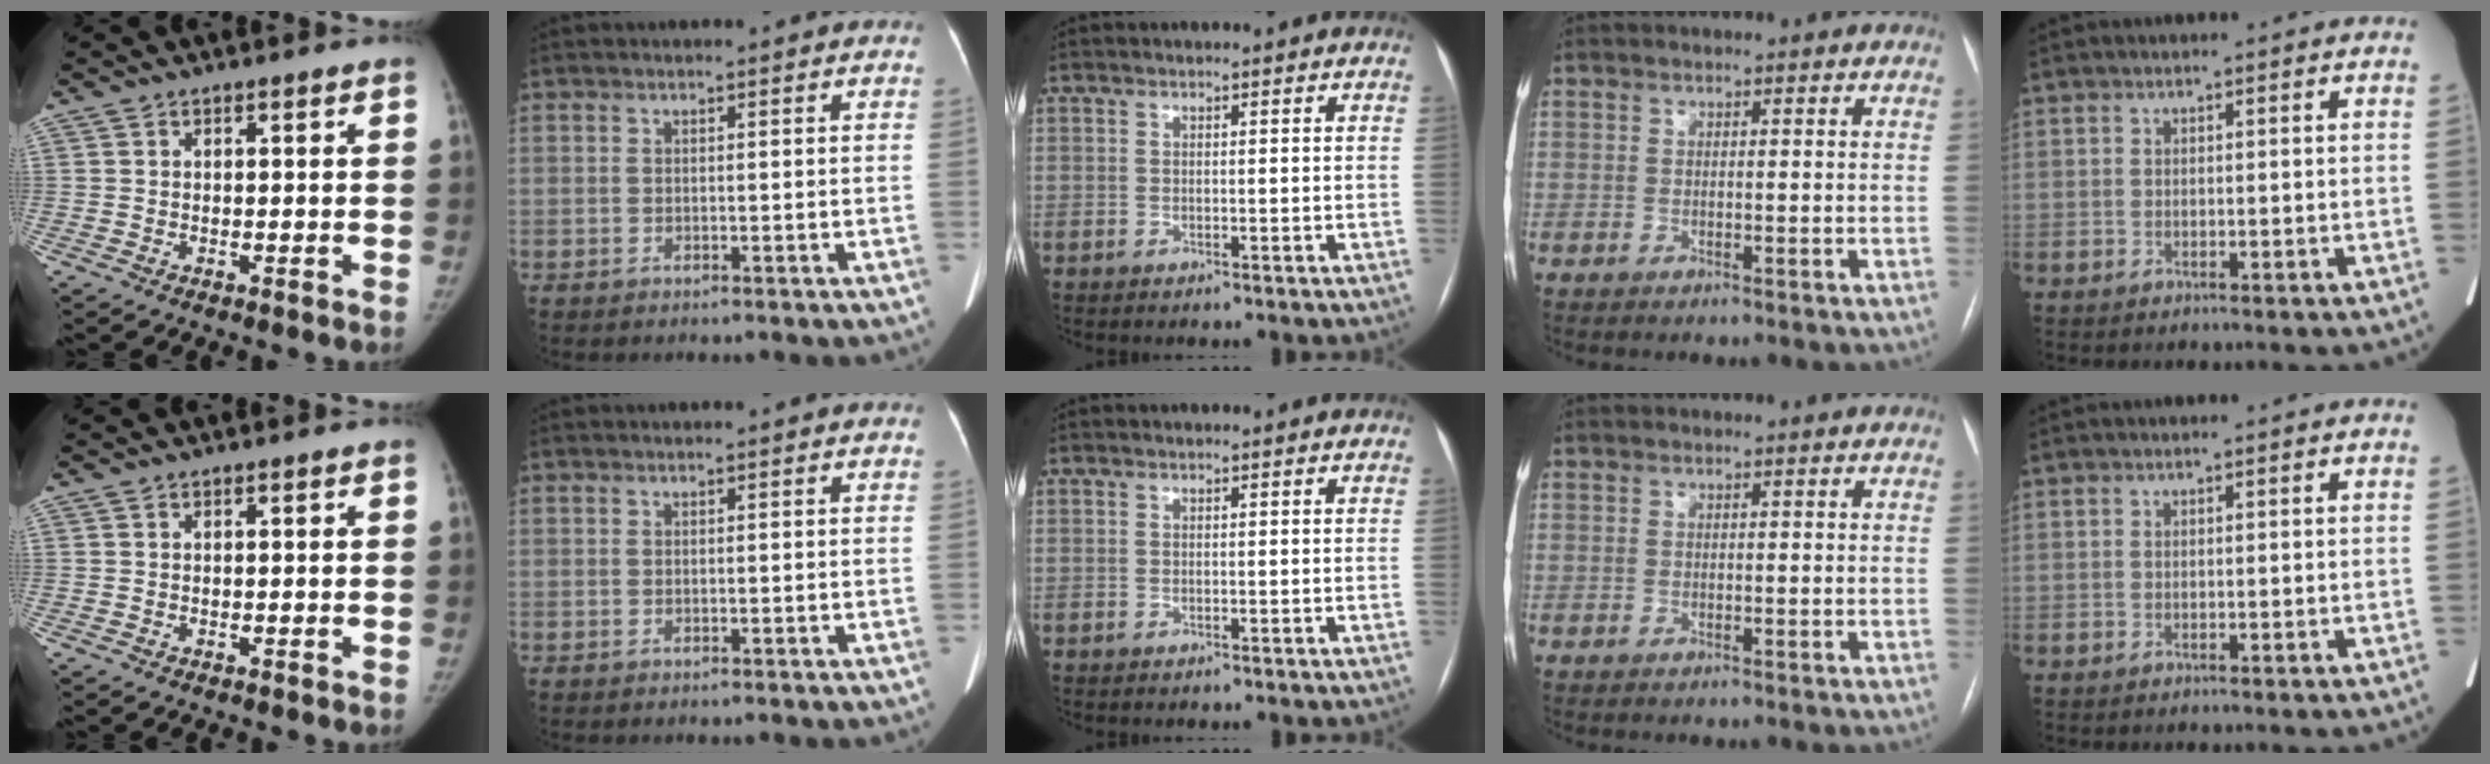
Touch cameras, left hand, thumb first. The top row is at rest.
{}